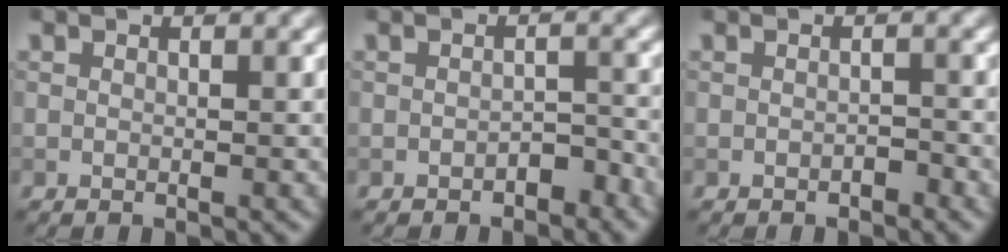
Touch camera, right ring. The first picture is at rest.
{"total": 1.7, "force": [-1.2, 0.9, 0.9], "torque": [-0.013, 0.004, -0.018]}
{"total": 0.8, "force": [-0.6, 0.4, 0.5], "torque": [-0.006, 0.000, -0.008]}